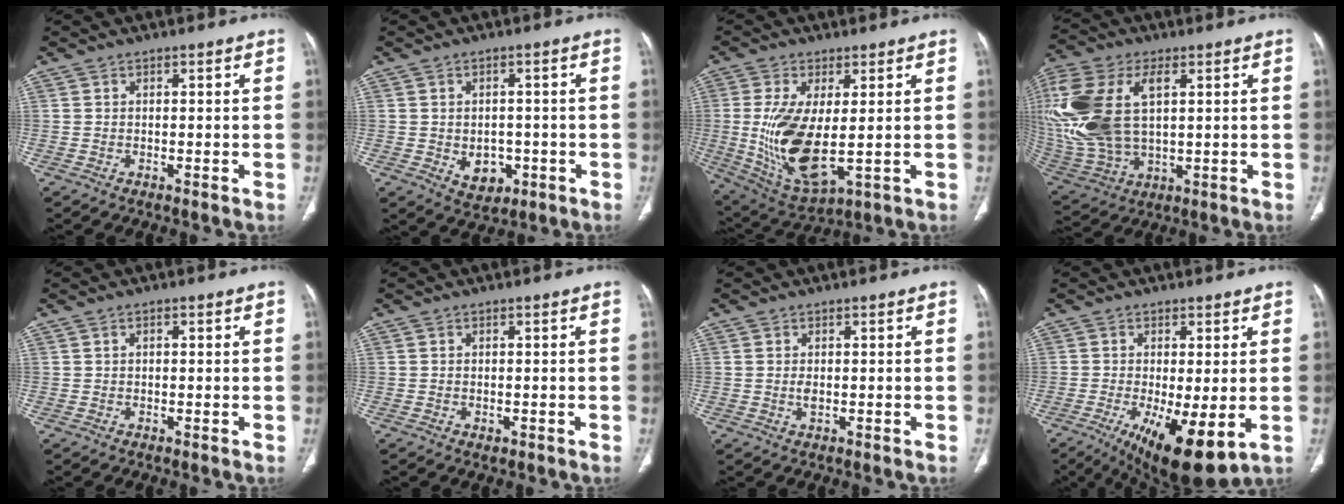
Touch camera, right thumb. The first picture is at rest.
{"total": 5.7, "force": [-1.5, 4.3, 3.4], "torque": [-0.026, 0.006, -0.007]}
{"total": 14.8, "force": [-0.5, 6.2, 13.5], "torque": [-0.271, -0.023, 0.012]}
{"total": 23.0, "force": [4.6, 12.9, 18.4], "torque": [-0.448, -0.004, 0.091]}
{"total": 0.6, "force": [0.2, 0.4, 0.4], "torque": [-0.004, 0.001, 0.002]}
{"total": 0.8, "force": [-0.3, 0.5, 0.6], "torque": [-0.009, -0.001, -0.001]}
{"total": 1.3, "force": [0.0, 0.7, 1.1], "torque": [-0.023, -0.003, 0.001]}
{"total": 13.0, "force": [-3.7, 4.1, 11.8], "torque": [-0.193, -0.026, -0.046]}